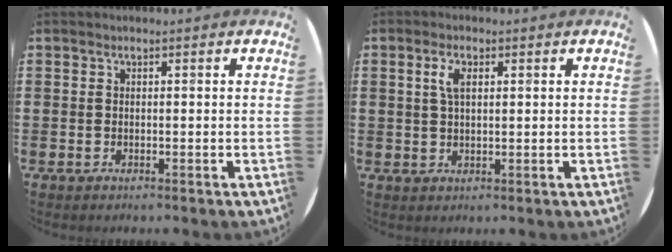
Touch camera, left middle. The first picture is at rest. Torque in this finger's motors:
{"motor_torque": [0.60, -0.11, -0.01, 0.02]}